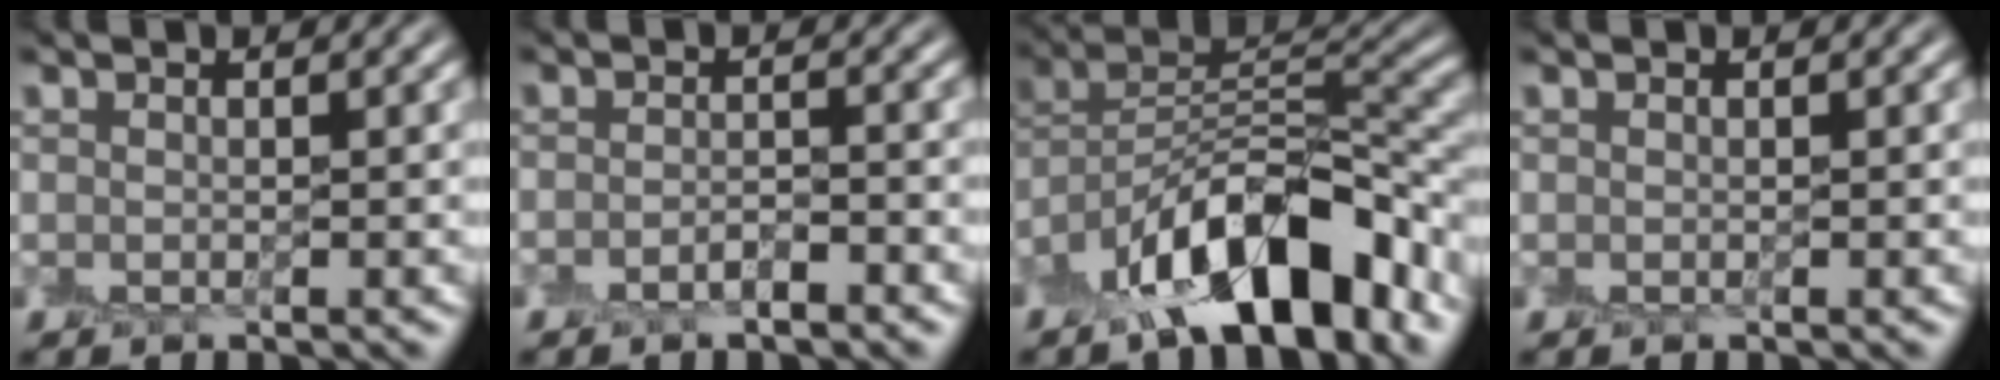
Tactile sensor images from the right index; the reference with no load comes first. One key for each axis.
{"total": 1.5, "fx": -1.2, "fy": 0.3, "fz": 0.7, "tx": -0.015, "ty": 0.002, "tz": -0.024}
{"total": 11.5, "fx": -7.5, "fy": 4.4, "fz": 7.5, "tx": -0.109, "ty": 0.012, "tz": -0.149}
{"total": 0.0}